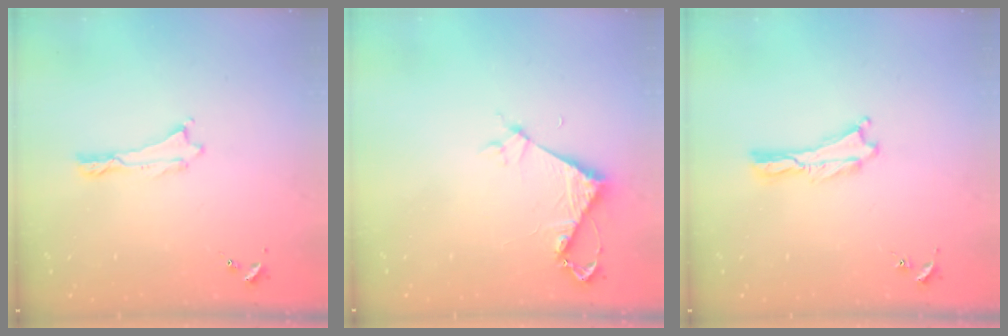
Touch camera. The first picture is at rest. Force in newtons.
{"total": 3.9, "press": 3.8, "slide": 0.3}
{"total": 0.0}